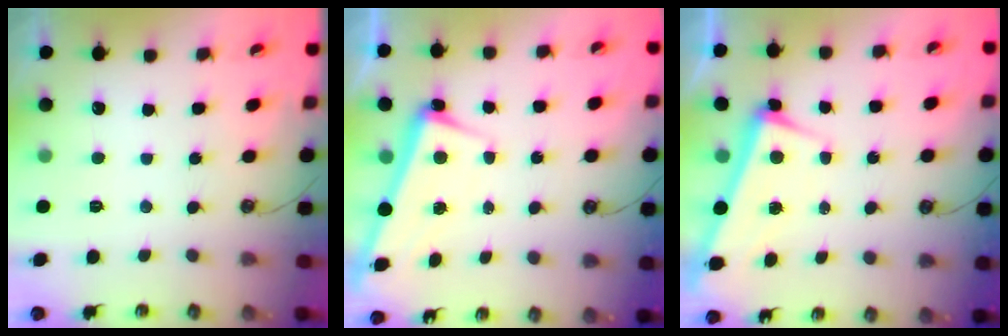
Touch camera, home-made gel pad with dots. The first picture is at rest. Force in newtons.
{"total": 2.6, "press": 2.3, "slide": 1.2}
{"total": 3.3, "press": 3.1, "slide": 1.1}